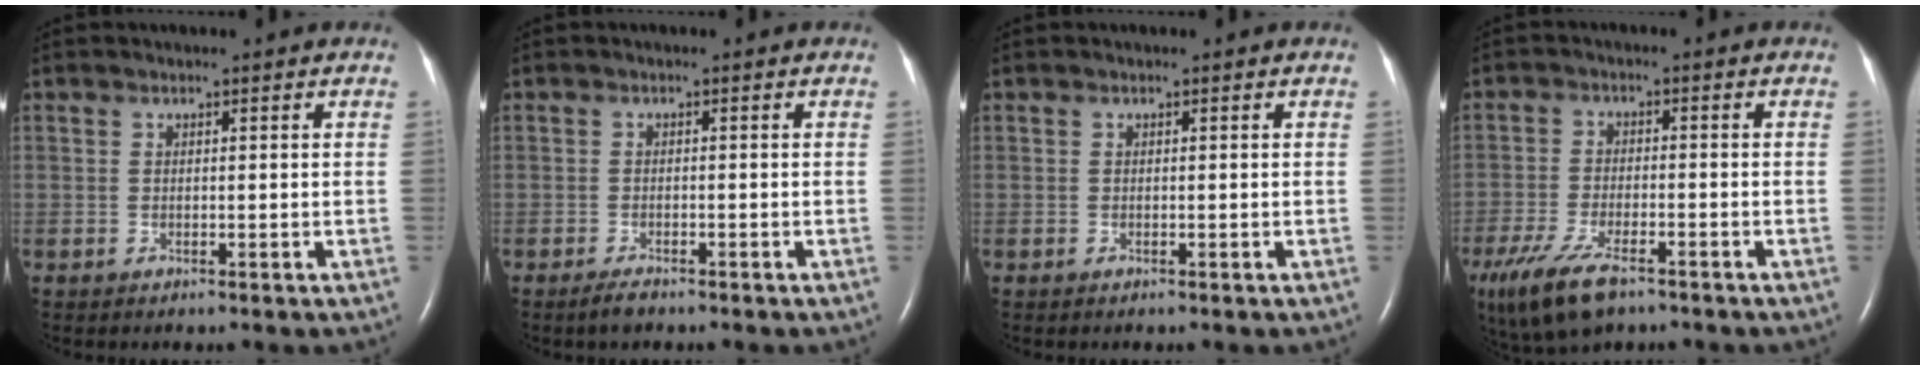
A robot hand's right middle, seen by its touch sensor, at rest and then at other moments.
{"total": 1.8, "force": [-1.5, 0.4, 0.9], "torque": [-0.028, -0.004, -0.024]}
{"total": 0.0}
{"total": 10.6, "force": [-7.0, 3.7, 7.0], "torque": [-0.146, -0.021, -0.122]}